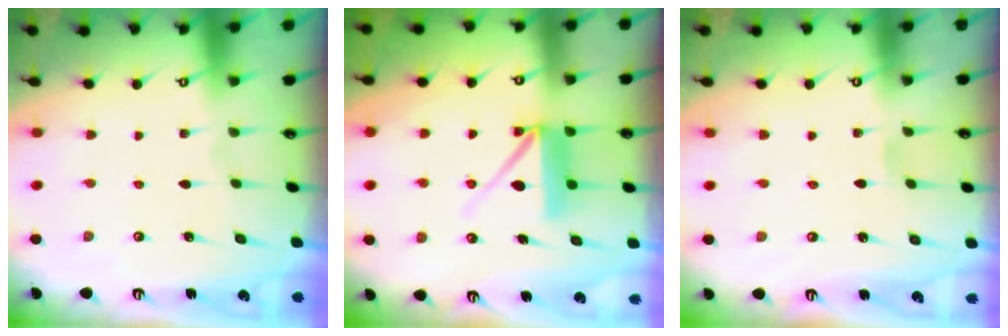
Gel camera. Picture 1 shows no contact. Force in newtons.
{"total": 9.6, "press": 9.5, "slide": 0.9}
{"total": 2.1, "press": 2.1, "slide": 0.2}